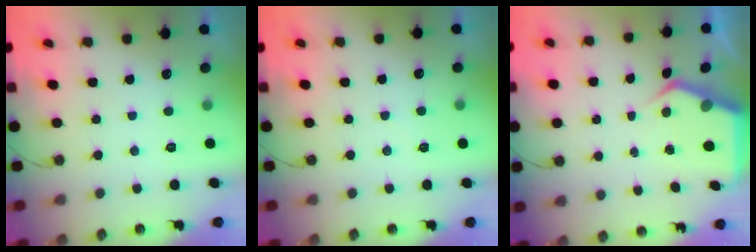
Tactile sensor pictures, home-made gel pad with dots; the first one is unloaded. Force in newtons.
{"total": 3.4, "press": 3.4, "slide": 0.4}
{"total": 5.3, "press": 5.3, "slide": 0.5}